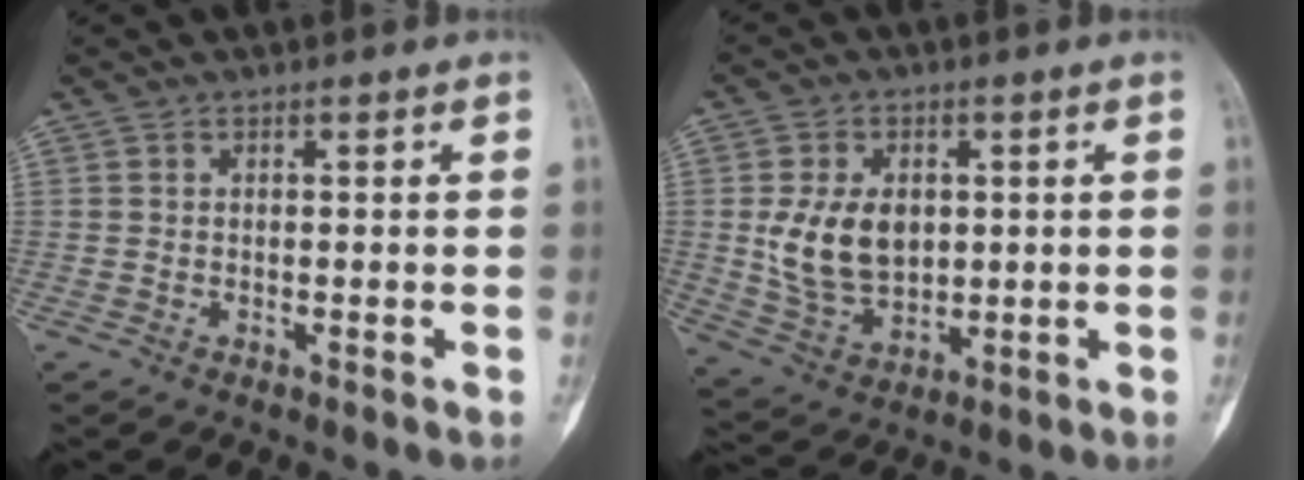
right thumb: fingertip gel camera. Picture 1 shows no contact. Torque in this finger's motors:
{"motor_torque": [0.85, 0.73, 0.69, -0.47, 0.03]}